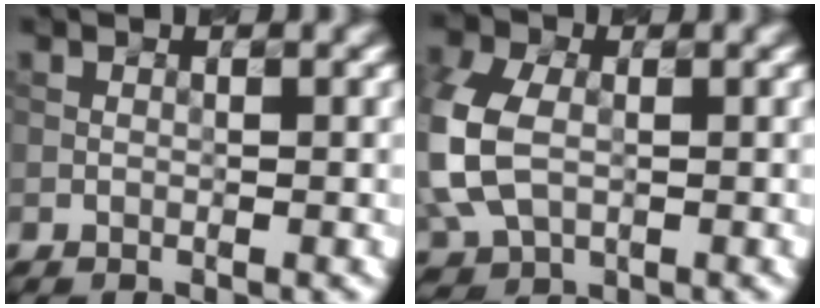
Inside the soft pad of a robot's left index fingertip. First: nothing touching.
{"total": 7.9, "force": [-0.5, 5.6, 5.5], "torque": [-0.163, -0.002, -0.015]}